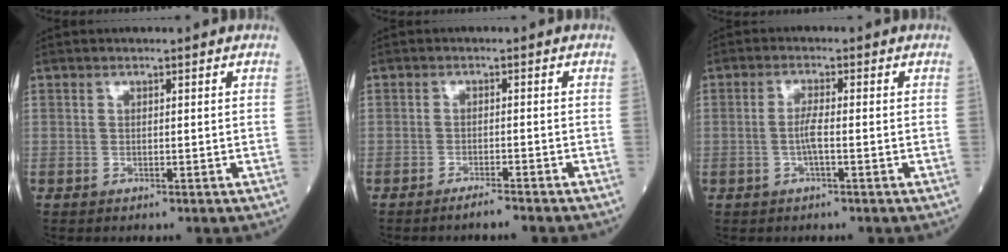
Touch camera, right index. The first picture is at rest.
{"total": 2.2, "force": [-2.0, -0.3, 1.0], "torque": [-0.017, -0.001, -0.033]}
{"total": 2.6, "force": [-0.6, 0.1, 2.5], "torque": [-0.050, 0.001, -0.015]}